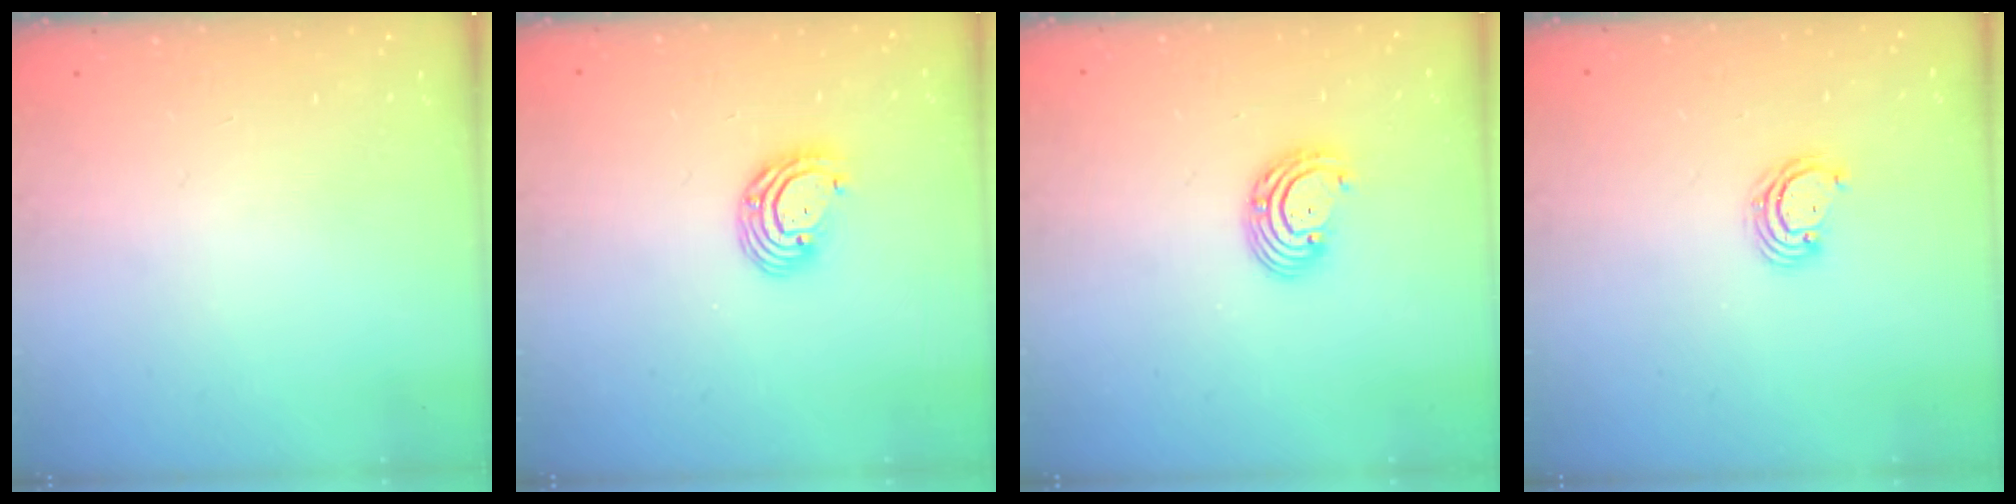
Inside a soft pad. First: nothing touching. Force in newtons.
{"total": 7.2, "press": 7.1, "slide": 1.6}
{"total": 5.2, "press": 5.2, "slide": 0.5}
{"total": 3.6, "press": 3.6, "slide": 0.2}